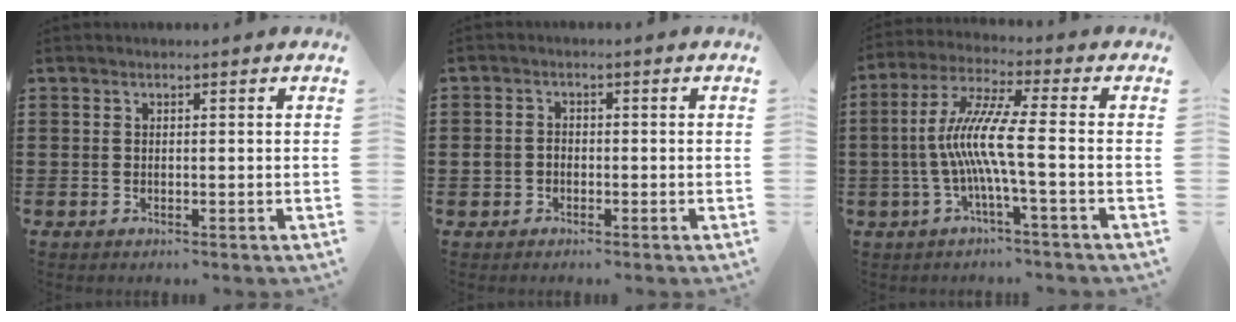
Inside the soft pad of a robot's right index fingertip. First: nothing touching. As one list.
[{"total": 1.9, "force": [-0.8, 1.5, 0.8], "torque": [-0.026, -0.002, -0.020]}, {"total": 9.3, "force": [-1.8, -0.1, 9.1], "torque": [-0.196, -0.013, -0.047]}]